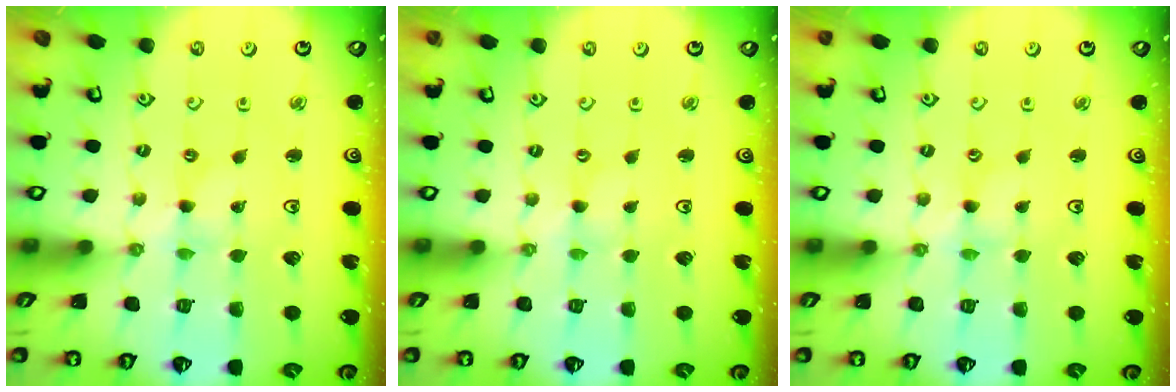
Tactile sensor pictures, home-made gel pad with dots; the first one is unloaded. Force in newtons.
{"total": 0.0}
{"total": 1.2, "press": 1.2, "slide": 0.2}